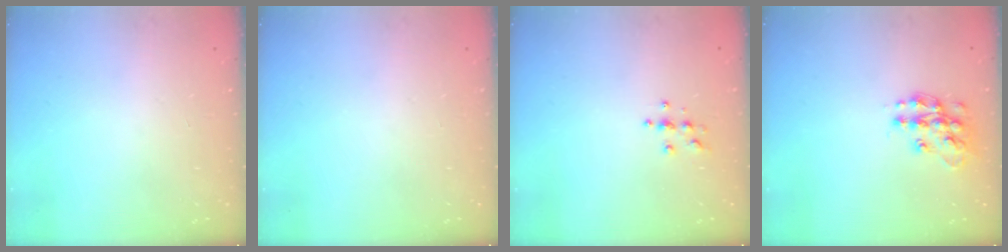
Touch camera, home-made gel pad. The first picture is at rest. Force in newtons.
{"total": 0.0}
{"total": 4.0, "press": 3.9, "slide": 0.4}
{"total": 13.3, "press": 13.3, "slide": 0.9}